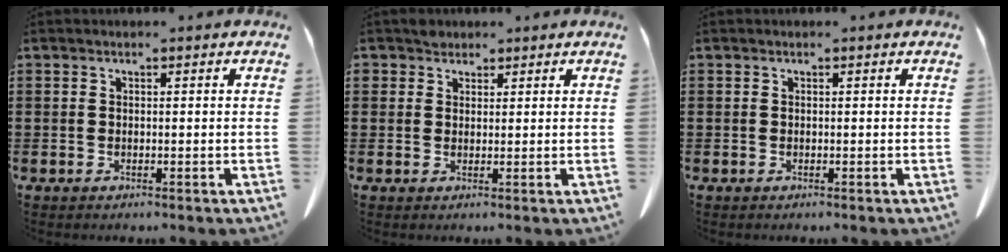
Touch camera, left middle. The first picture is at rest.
{"total": 1.9, "force": [1.7, 1.0, -0.1], "torque": [-0.004, 0.003, 0.034]}
{"total": 0.0}